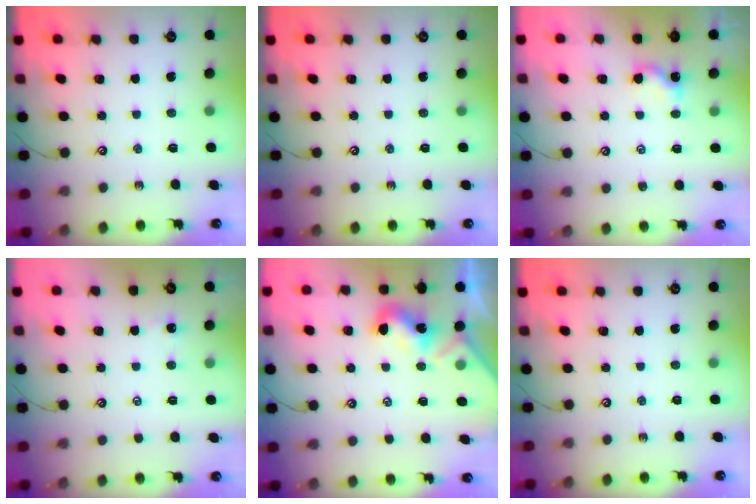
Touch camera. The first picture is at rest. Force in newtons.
{"total": 0.0}
{"total": 1.6, "press": 1.6, "slide": 0.4}
{"total": 2.4, "press": 2.4, "slide": 0.1}
{"total": 2.0, "press": 2.0, "slide": 0.5}
{"total": 0.0}